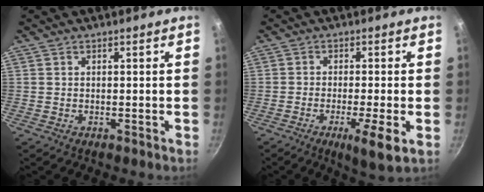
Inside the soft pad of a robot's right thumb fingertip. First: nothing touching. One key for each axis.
{"total": 6.6, "fx": -2.3, "fy": 0.7, "fz": 6.1, "tx": -0.108, "ty": 0.000, "tz": -0.036}